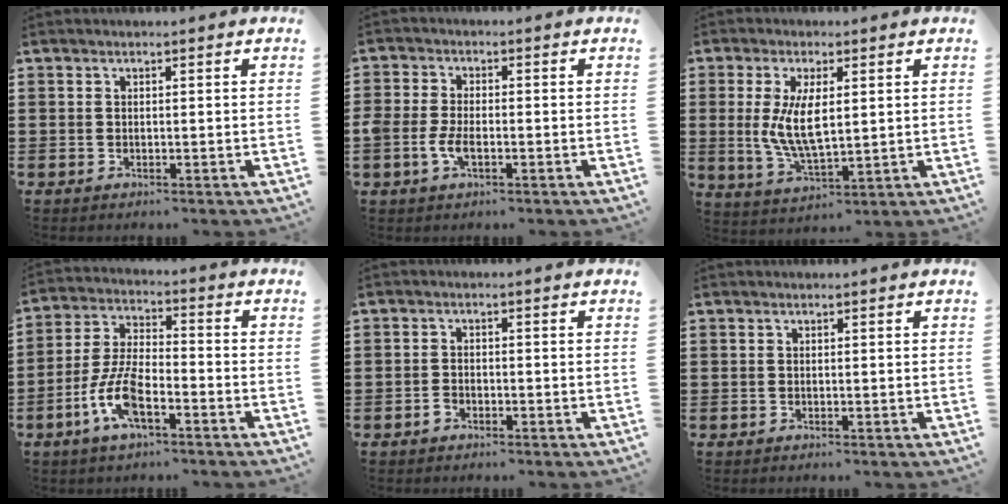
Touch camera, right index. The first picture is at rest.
{"total": 4.0, "force": [-1.2, 2.0, 3.2], "torque": [-0.078, -0.004, -0.027]}
{"total": 7.9, "force": [0.7, 3.4, 7.1], "torque": [-0.147, -0.003, 0.007]}
{"total": 8.5, "force": [-3.9, 3.1, 6.8], "torque": [-0.168, -0.009, -0.080]}
{"total": 1.7, "force": [-1.0, 1.0, 0.8], "torque": [-0.018, -0.001, -0.021]}
{"total": 0.0}